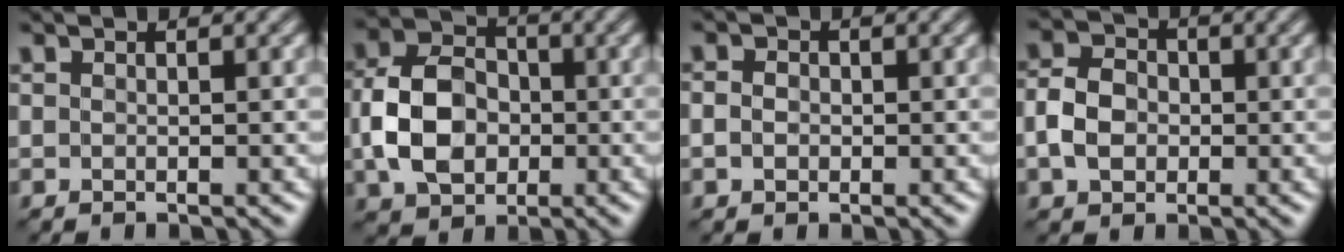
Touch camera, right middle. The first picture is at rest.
{"total": 7.0, "force": [-1.1, 5.2, 4.5], "torque": [-0.091, 0.008, -0.031]}
{"total": 1.3, "force": [-0.3, 1.1, 0.7], "torque": [-0.016, -0.001, -0.009]}
{"total": 3.9, "force": [-0.8, 3.1, 2.3], "torque": [-0.049, 0.003, -0.020]}